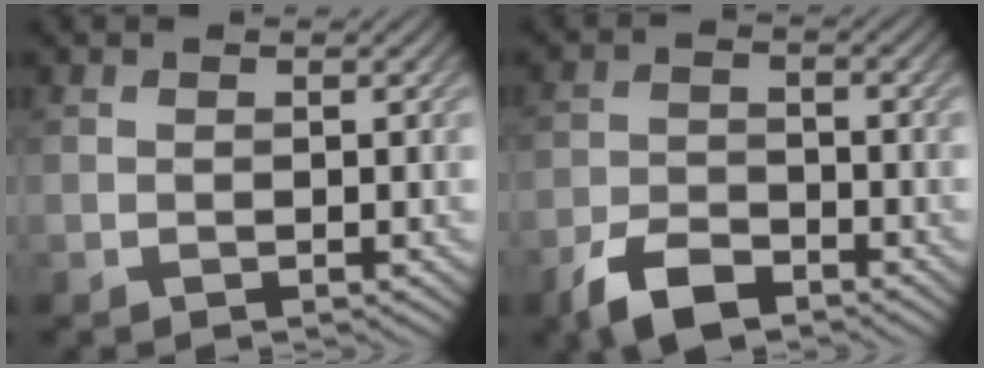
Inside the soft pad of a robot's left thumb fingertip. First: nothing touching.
{"total": 5.8, "force": [-4.2, 2.6, 3.1], "torque": [-0.061, -0.003, -0.087]}